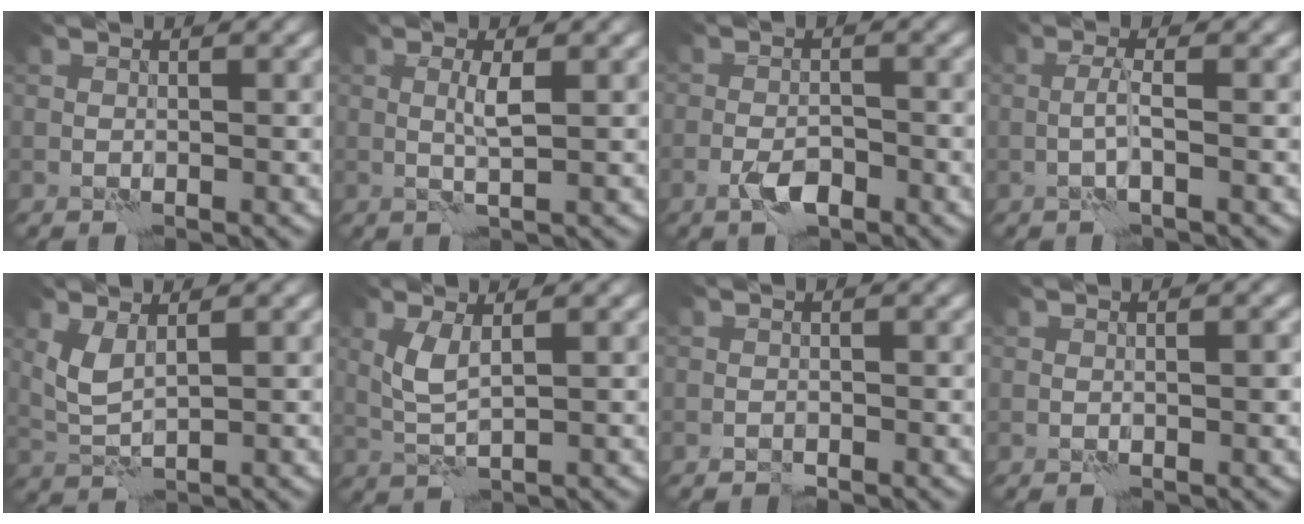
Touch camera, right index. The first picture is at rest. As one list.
[{"total": 1.8, "force": [0.3, -0.2, 1.8], "torque": [-0.040, 0.004, 0.005]}, {"total": 2.5, "force": [-1.8, 0.8, 1.7], "torque": [-0.031, 0.004, -0.036]}, {"total": 1.6, "force": [-0.5, -0.2, 1.5], "torque": [-0.033, 0.007, -0.014]}, {"total": 2.4, "force": [1.1, 0.8, 2.0], "torque": [-0.054, -0.001, 0.028]}, {"total": 2.5, "force": [0.8, 0.5, 2.3], "torque": [-0.058, 0.001, 0.019]}, {"total": 0.7, "force": [-0.7, 0.1, 0.1], "torque": [-0.001, 0.004, -0.014]}, {"total": 0.7, "force": [-0.2, 0.1, 0.7], "torque": [-0.010, 0.002, -0.003]}]